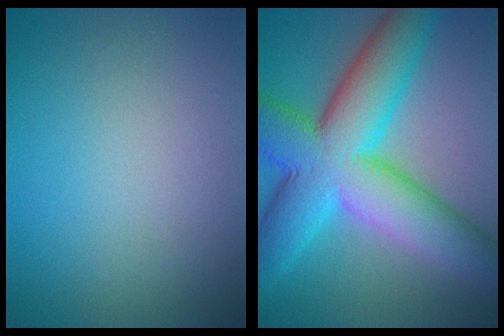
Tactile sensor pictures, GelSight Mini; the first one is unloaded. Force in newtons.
{"total": 12.7, "press": 12.7, "slide": 0.2}